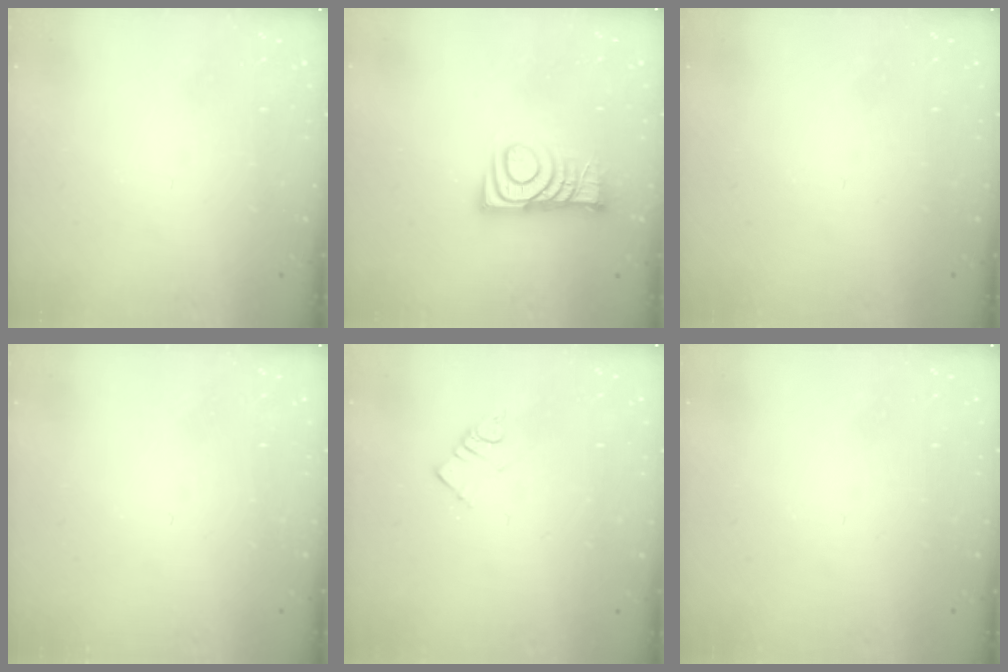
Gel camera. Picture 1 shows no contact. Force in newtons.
{"total": 8.7, "press": 8.7, "slide": 0.8}
{"total": 0.0}
{"total": 0.0}
{"total": 3.2, "press": 3.1, "slide": 0.5}
{"total": 0.0}